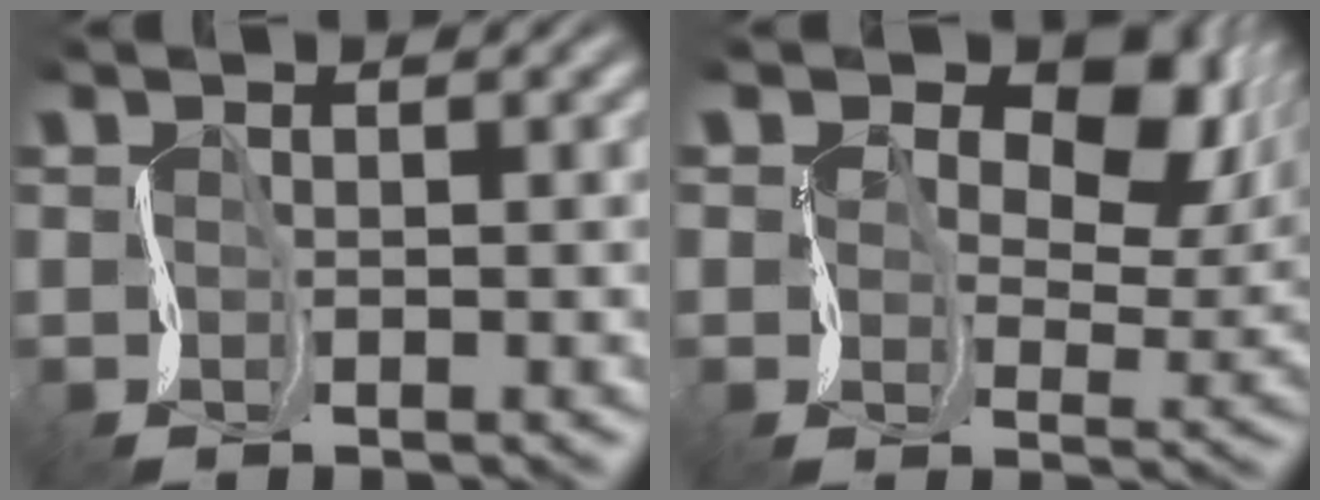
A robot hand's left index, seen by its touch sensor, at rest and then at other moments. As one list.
[{"total": 11.9, "force": [4.7, 7.4, 8.0], "torque": [-0.115, 0.002, 0.075]}]